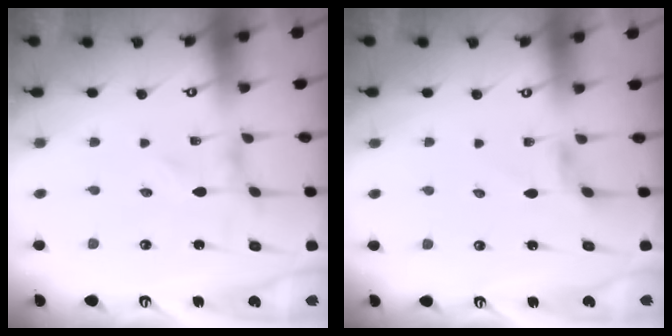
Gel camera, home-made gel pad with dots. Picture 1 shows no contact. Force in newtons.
{"total": 2.9, "press": 2.9, "slide": 0.5}